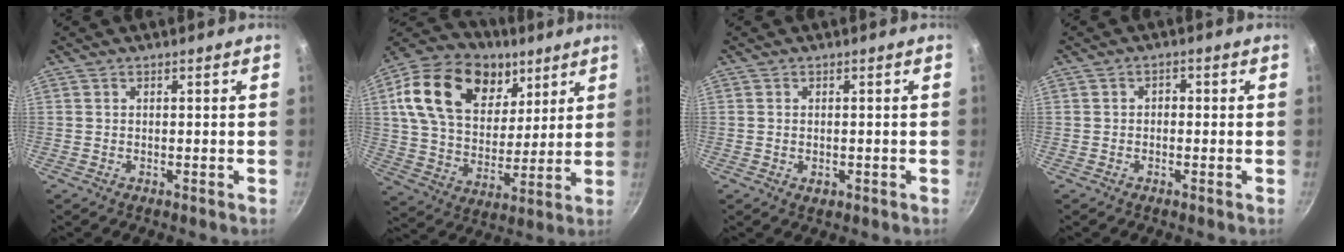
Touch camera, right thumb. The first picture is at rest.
{"total": 24.2, "force": [10.3, 16.3, 14.7], "torque": [-0.239, -0.023, 0.174]}
{"total": 1.9, "force": [-0.5, 1.2, 1.3], "torque": [-0.020, -0.002, -0.007]}
{"total": 1.3, "force": [-0.4, 1.1, 0.7], "torque": [-0.011, 0.006, -0.009]}